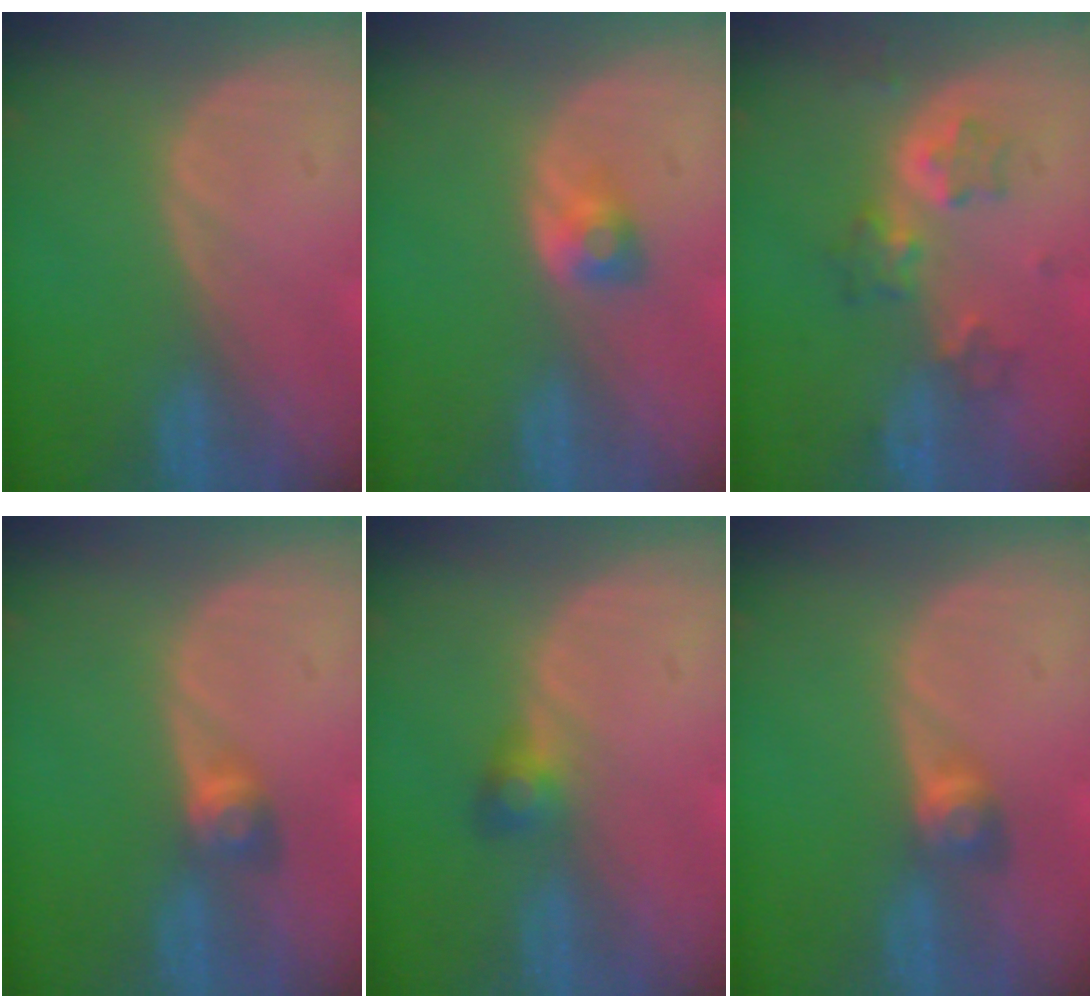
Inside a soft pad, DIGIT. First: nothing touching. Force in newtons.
{"total": 2.6, "press": 2.3, "slide": 1.1}
{"total": 5.3, "press": 5.2, "slide": 1.2}
{"total": 2.9, "press": 2.5, "slide": 1.4}
{"total": 2.5, "press": 2.5, "slide": 0.5}
{"total": 2.9, "press": 2.5, "slide": 1.4}